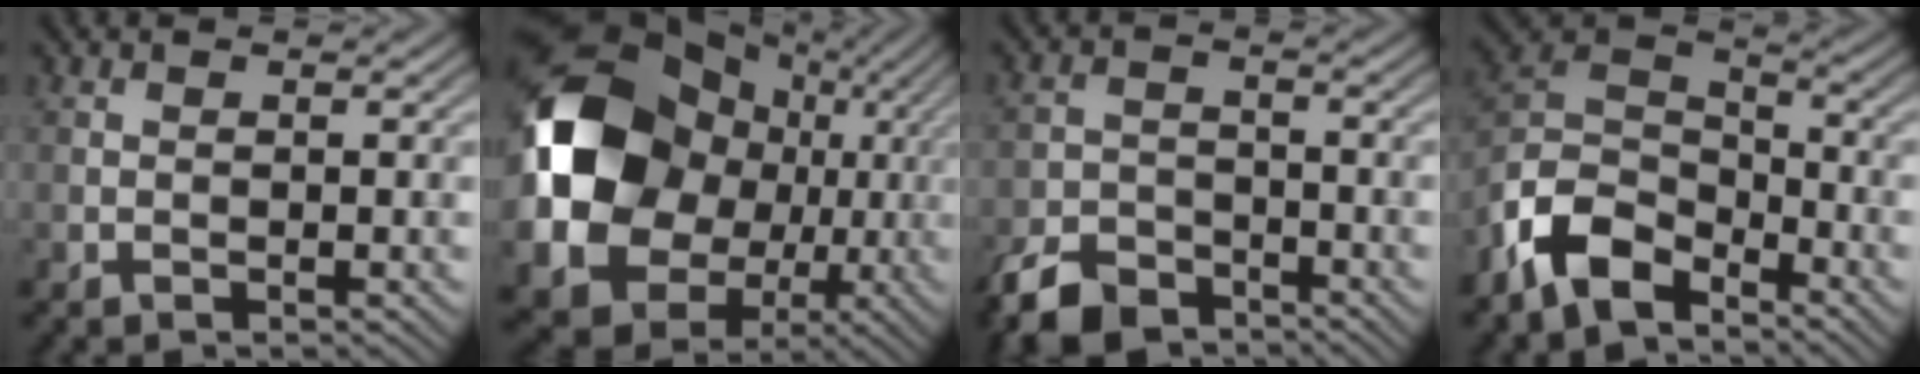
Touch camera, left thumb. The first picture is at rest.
{"total": 18.4, "force": [0.5, 15.3, 10.3], "torque": [-0.222, -0.021, 0.013]}
{"total": 6.7, "force": [-5.2, 3.1, 2.8], "torque": [-0.056, -0.007, -0.110]}
{"total": 9.4, "force": [-6.4, 4.7, 5.0], "torque": [-0.112, -0.003, -0.150]}